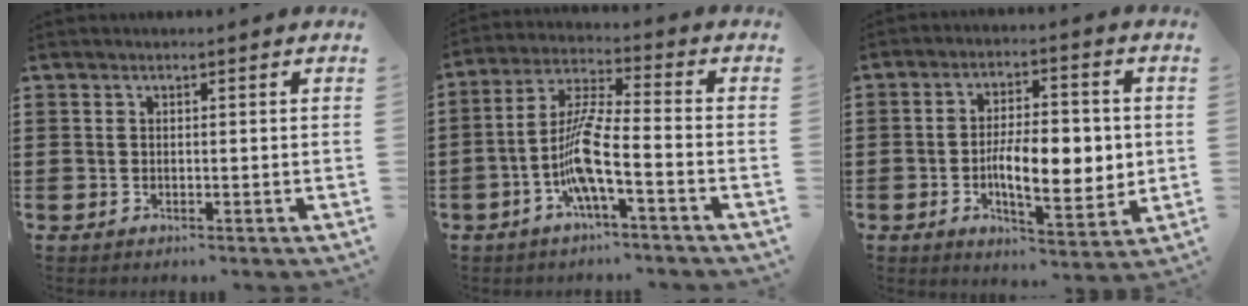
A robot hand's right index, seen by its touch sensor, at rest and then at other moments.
{"total": 8.6, "force": [-3.5, 1.0, 7.8], "torque": [-0.170, -0.014, -0.070]}
{"total": 9.6, "force": [-0.9, 4.2, 8.5], "torque": [-0.133, 0.000, -0.020]}